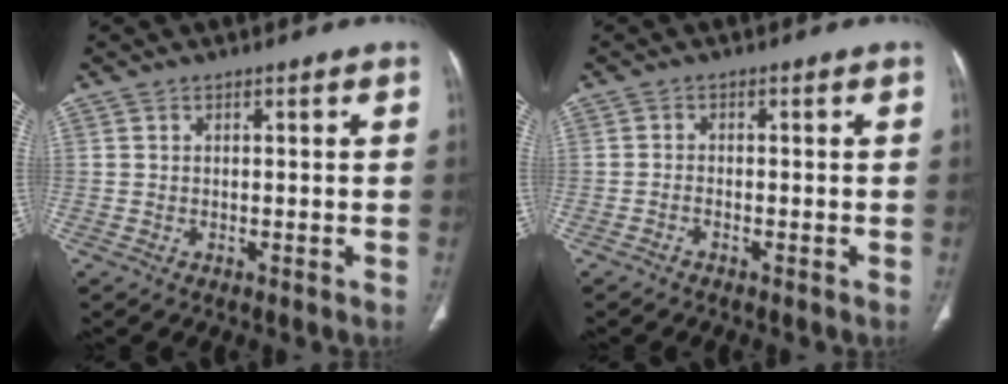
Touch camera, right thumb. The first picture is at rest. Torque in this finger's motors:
{"motor_torque": [-0.48, -0.34, -0.48, 0.28, -0.07]}